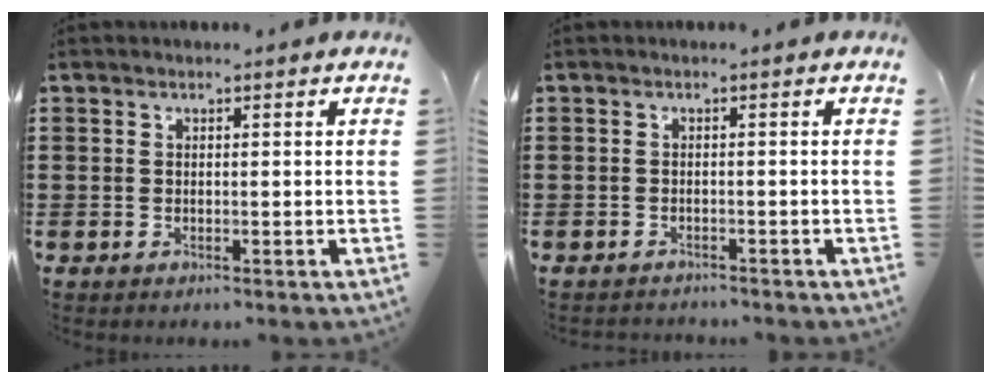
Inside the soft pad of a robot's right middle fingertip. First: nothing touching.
{"total": 1.1, "force": [-1.1, 0.1, -0.1], "torque": [-0.001, 0.003, -0.025]}